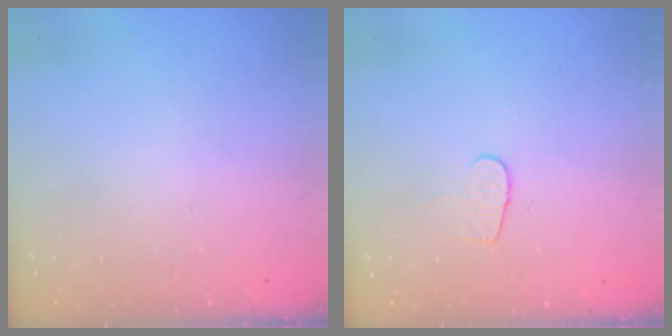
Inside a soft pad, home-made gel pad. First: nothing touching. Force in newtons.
{"total": 5.4, "press": 5.4, "slide": 0.6}